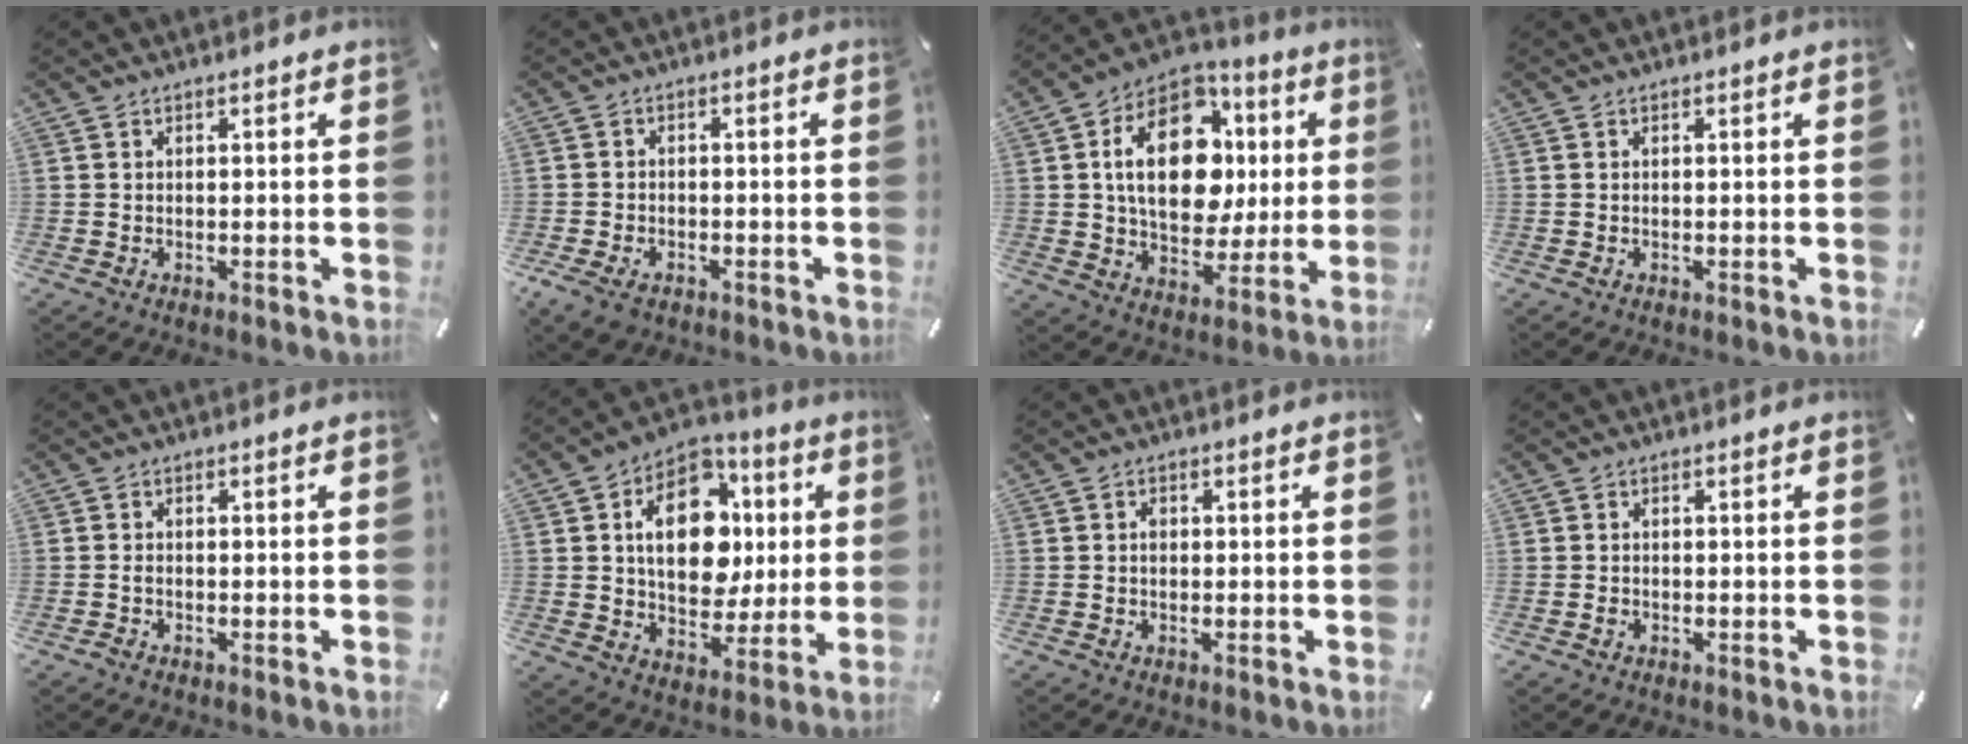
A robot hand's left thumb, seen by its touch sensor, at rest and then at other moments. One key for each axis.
{"total": 4.2, "fx": -2.4, "fy": 2.7, "fz": 2.1, "tx": -0.054, "ty": 0.007, "tz": -0.048}
{"total": 20.9, "fx": 3.7, "fy": 14.2, "fz": 14.8, "tx": -0.253, "ty": -0.002, "tz": 0.062}
{"total": 0.0}
{"total": 0.9, "fx": -0.6, "fy": 0.4, "fz": 0.5, "tx": -0.011, "ty": -0.001, "tz": -0.012}
{"total": 17.6, "fx": 3.1, "fy": 12.7, "fz": 11.9, "tx": -0.187, "ty": 0.000, "tz": 0.059}
{"total": 1.2, "fx": 0.0, "fy": 1.0, "fz": 0.8, "tx": -0.017, "ty": 0.003, "tz": 0.000}
{"total": 0.8, "fx": -0.2, "fy": 0.7, "fz": 0.2, "tx": -0.002, "ty": 0.005, "tz": -0.007}